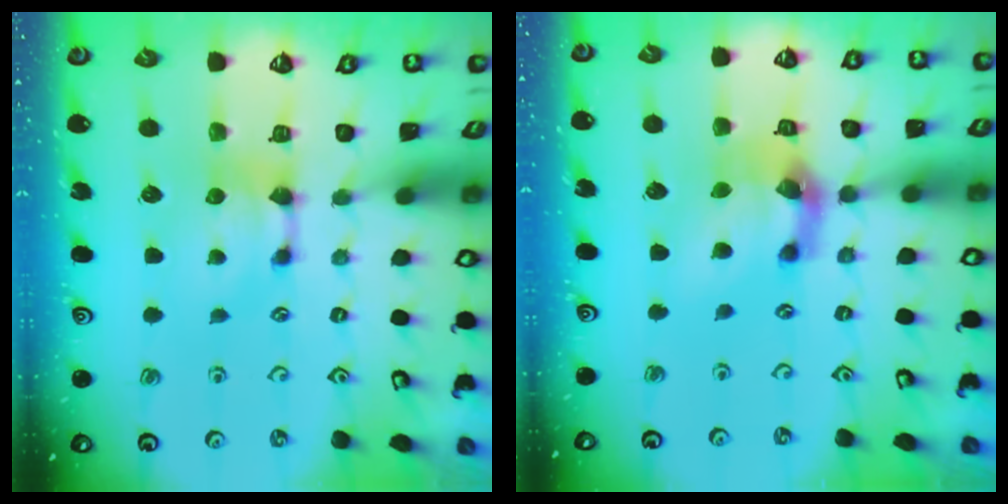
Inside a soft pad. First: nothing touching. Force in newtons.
{"total": 6.8, "press": 6.3, "slide": 2.4}